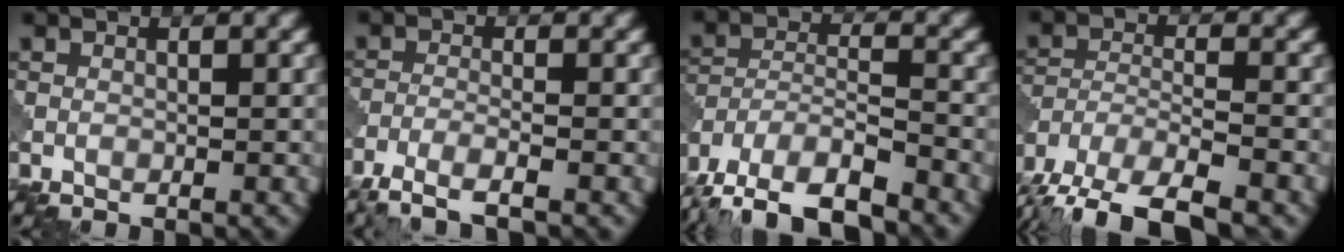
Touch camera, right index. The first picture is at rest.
{"total": 3.6, "force": [-2.7, 0.6, 2.3], "torque": [-0.044, -0.004, -0.066]}
{"total": 10.7, "force": [-8.8, 3.7, 4.7], "torque": [-0.081, -0.018, -0.149]}
{"total": 9.3, "force": [-7.1, 3.1, 5.1], "torque": [-0.094, -0.018, -0.129]}